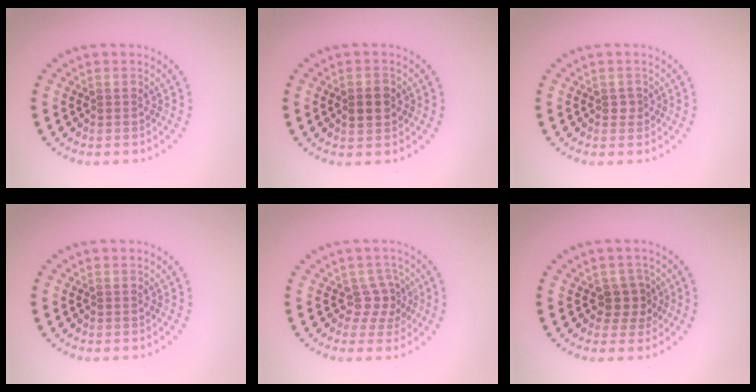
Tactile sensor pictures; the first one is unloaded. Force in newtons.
{"total": 2.1, "press": 2.1, "slide": 0.1}
{"total": 0.9, "press": 0.6, "slide": 0.6}
{"total": 0.0}
{"total": 2.1, "press": 1.5, "slide": 1.6}
{"total": 2.2, "press": 1.8, "slide": 1.3}